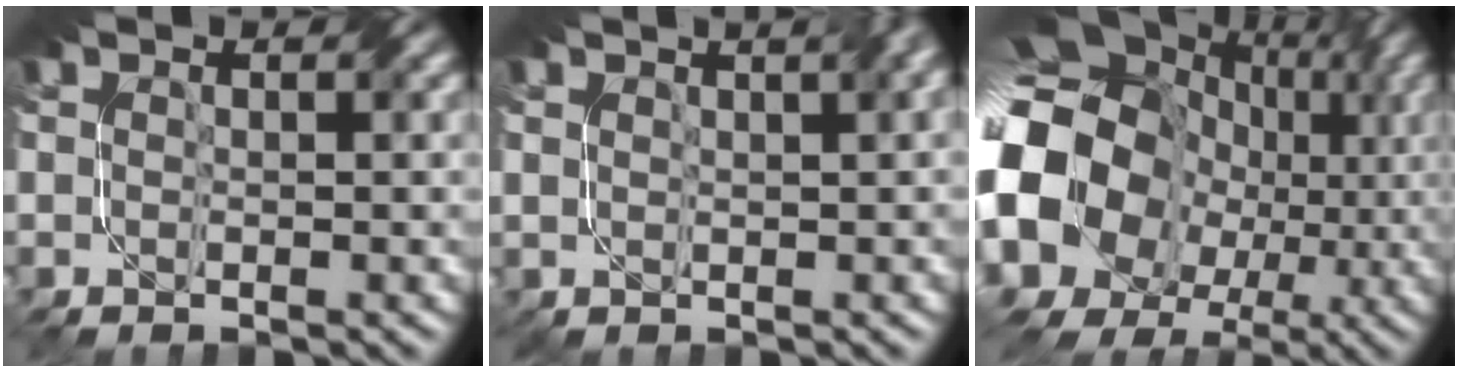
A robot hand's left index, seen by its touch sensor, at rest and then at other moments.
{"total": 3.6, "force": [2.2, 1.4, 2.6], "torque": [-0.018, 0.017, 0.026]}
{"total": 20.1, "force": [-1.1, 17.3, 10.2], "torque": [-0.203, 0.002, -0.050]}